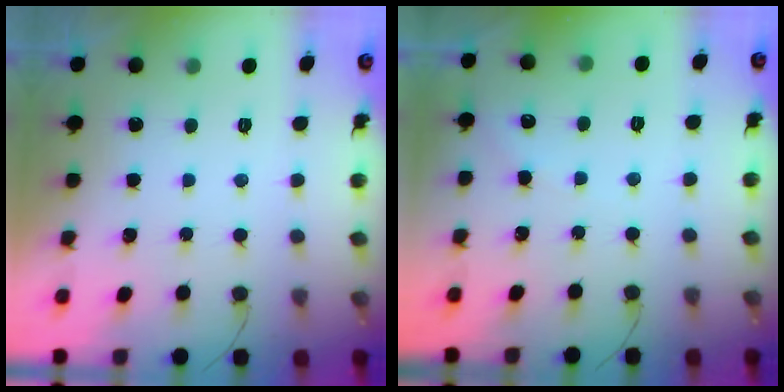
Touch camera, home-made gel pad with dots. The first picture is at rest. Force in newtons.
{"total": 2.7, "press": 2.7, "slide": 0.5}